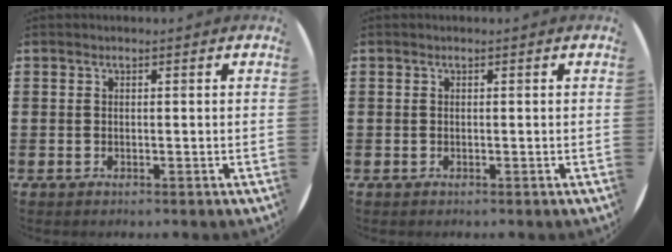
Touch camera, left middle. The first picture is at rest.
{"total": 0.0}